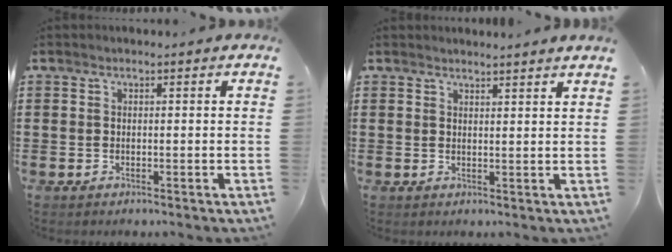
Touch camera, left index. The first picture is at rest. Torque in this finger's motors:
{"motor_torque": [-0.06, -0.14, 0.12, 0.00]}